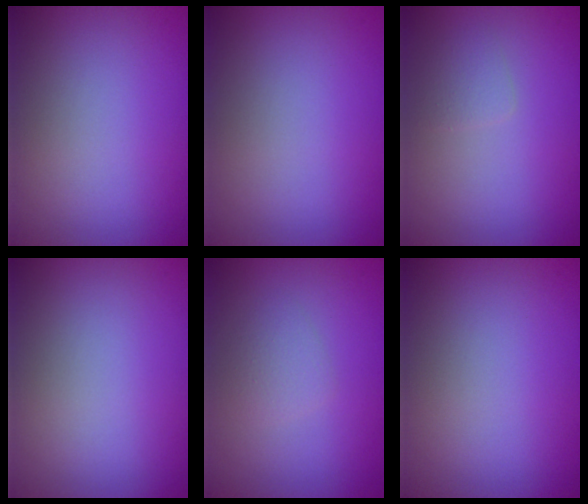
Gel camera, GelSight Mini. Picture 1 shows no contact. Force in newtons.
{"total": 0.0}
{"total": 1.3, "press": 1.3, "slide": 0.0}
{"total": 0.0}
{"total": 1.4, "press": 1.4, "slide": 0.1}
{"total": 0.0}